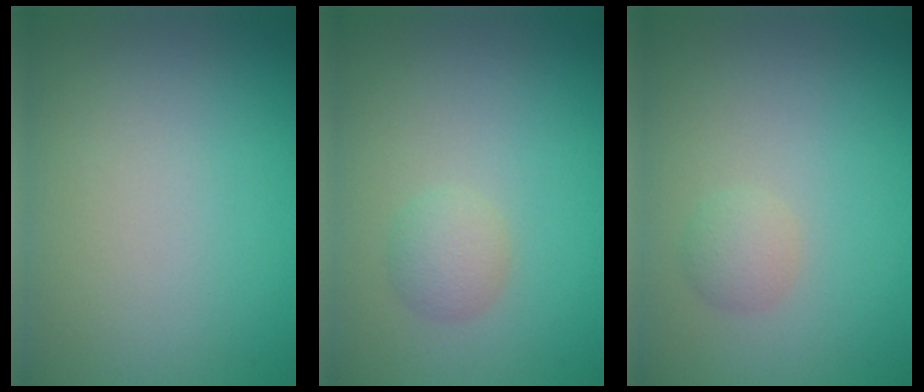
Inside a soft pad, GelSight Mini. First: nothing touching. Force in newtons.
{"total": 1.7, "press": 1.7, "slide": 0.1}
{"total": 1.4, "press": 1.4, "slide": 0.1}